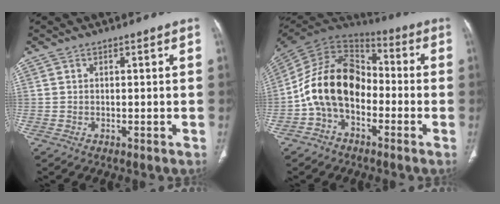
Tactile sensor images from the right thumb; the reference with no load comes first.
{"total": 16.1, "force": [-3.6, 11.0, 11.2], "torque": [-0.193, 0.062, -0.078]}